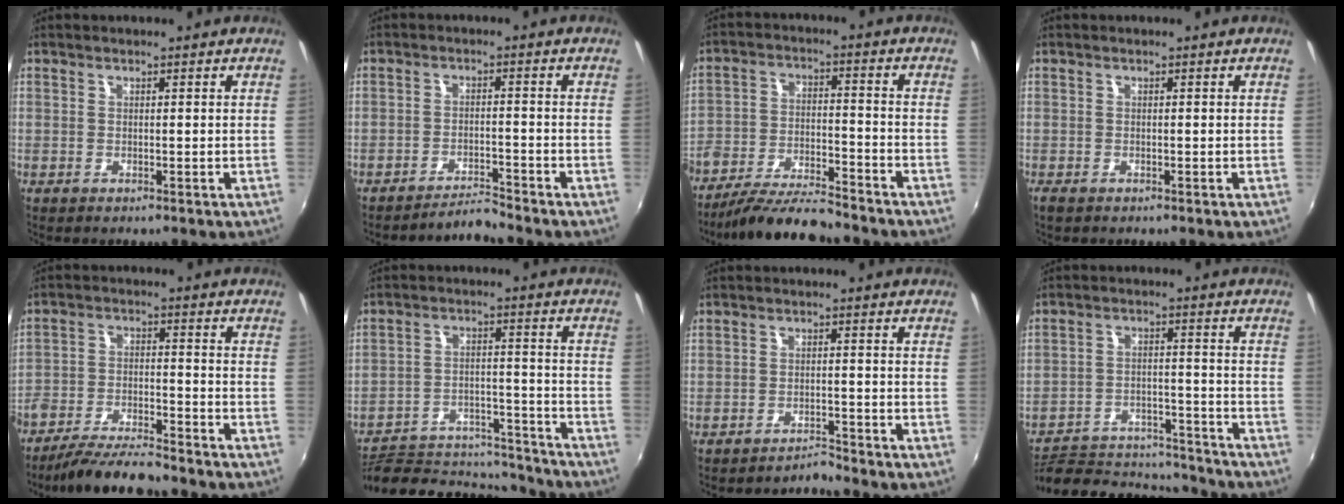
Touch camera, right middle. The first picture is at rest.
{"total": 3.7, "force": [-3.6, -0.9, -0.2], "torque": [-0.011, 0.004, -0.062]}
{"total": 13.9, "force": [-12.0, 2.6, 6.4], "torque": [-0.139, -0.024, -0.209]}
{"total": 1.2, "force": [-0.9, 0.6, 0.5], "torque": [-0.013, -0.004, -0.016]}
{"total": 11.6, "force": [-10.2, 1.8, 5.2], "torque": [-0.120, -0.019, -0.182]}
{"total": 20.3, "force": [-18.7, 5.7, 5.6], "torque": [-0.116, 0.014, -0.261]}
{"total": 2.6, "force": [-2.6, -0.4, -0.4], "torque": [-0.003, 0.001, -0.044]}
{"total": 16.9, "force": [-15.5, 4.8, 4.6], "torque": [-0.096, 0.012, -0.220]}